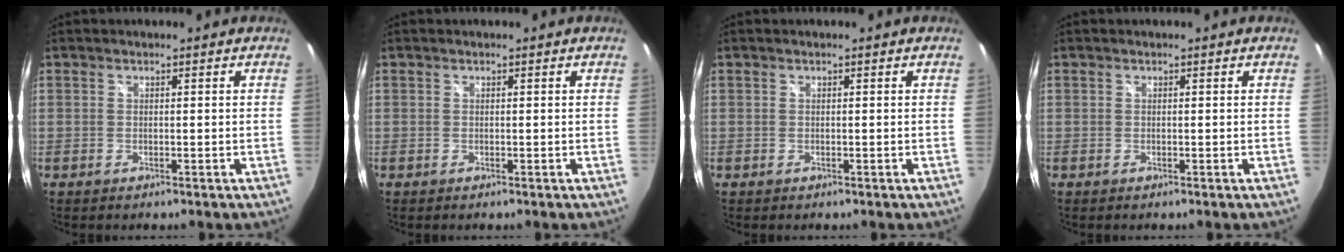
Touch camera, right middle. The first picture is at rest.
{"total": 0.0}
{"total": 0.0}
{"total": 0.0}